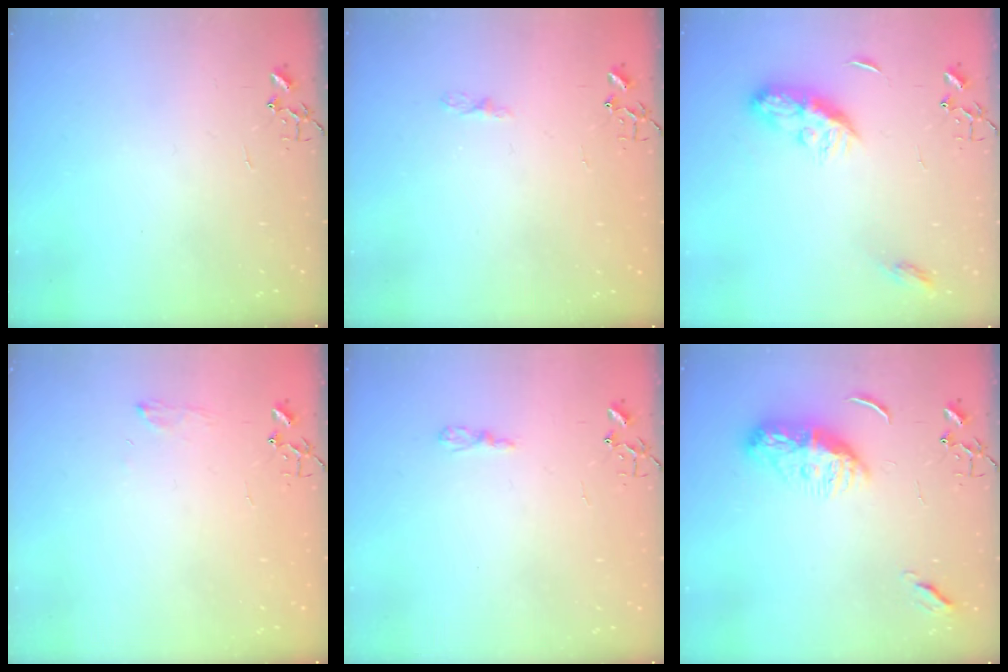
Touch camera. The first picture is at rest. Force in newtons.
{"total": 3.4, "press": 3.4, "slide": 0.5}
{"total": 9.7, "press": 9.7, "slide": 0.1}
{"total": 6.3, "press": 6.2, "slide": 0.8}
{"total": 4.8, "press": 4.7, "slide": 0.6}
{"total": 10.4, "press": 10.3, "slide": 0.7}